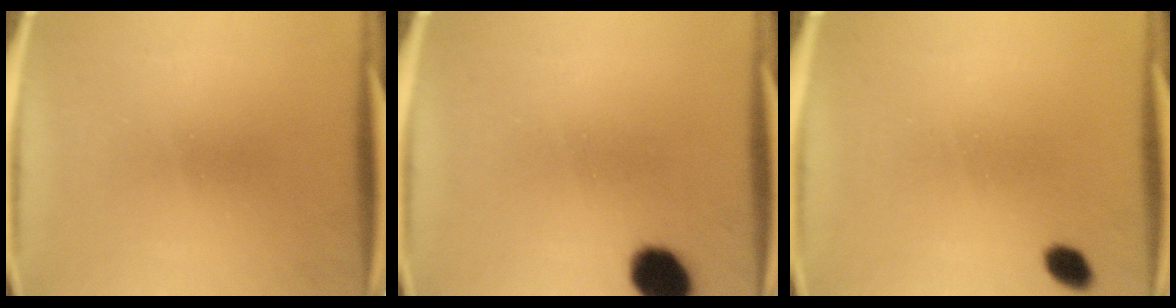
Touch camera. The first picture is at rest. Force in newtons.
{"total": 7.7}
{"total": 2.7}